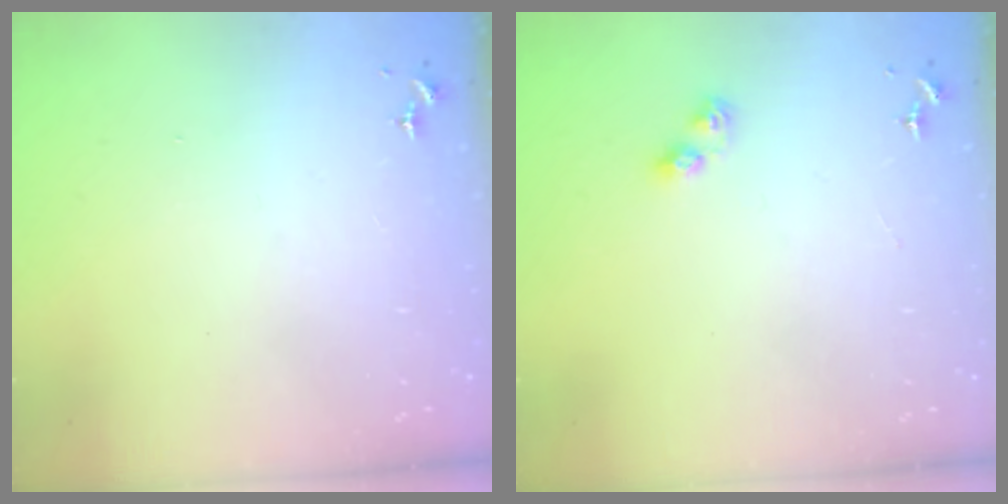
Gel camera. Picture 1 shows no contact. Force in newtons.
{"total": 4.3, "press": 4.3, "slide": 0.5}